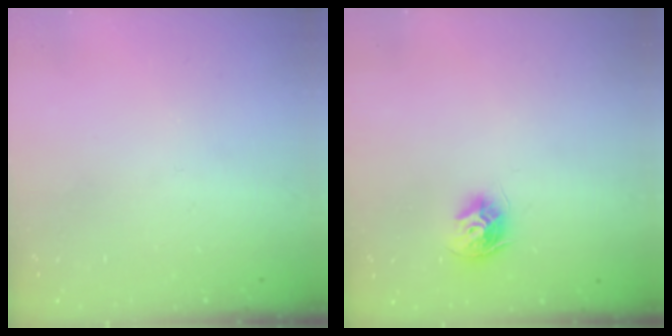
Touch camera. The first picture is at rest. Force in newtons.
{"total": 8.5, "press": 8.5, "slide": 0.4}